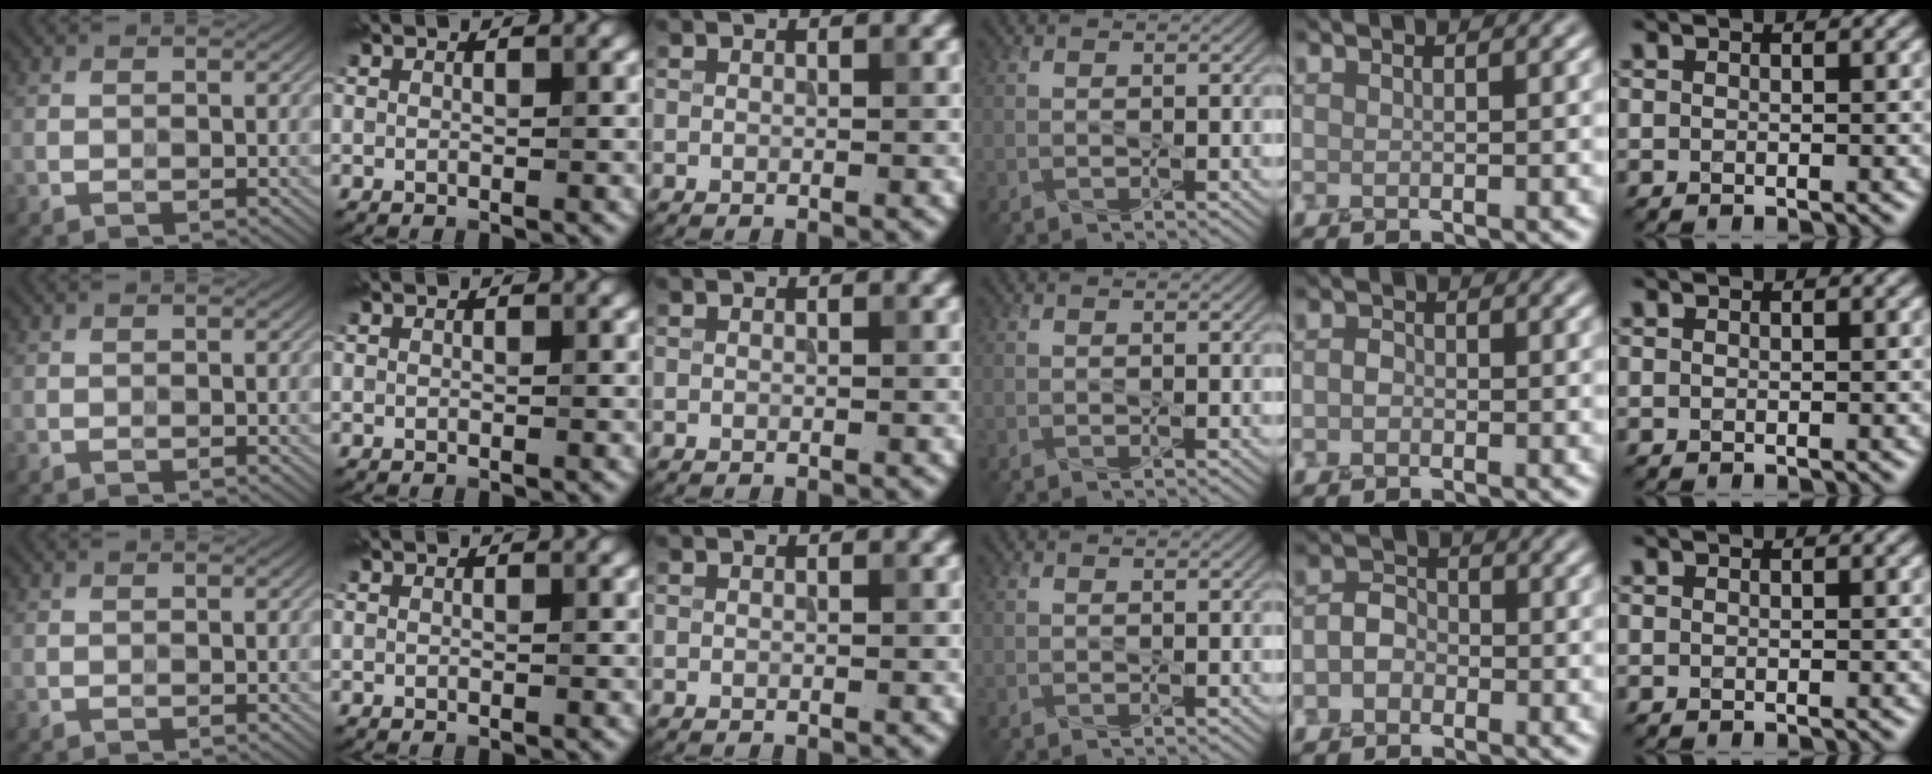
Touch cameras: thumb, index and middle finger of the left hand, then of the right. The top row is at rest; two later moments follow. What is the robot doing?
{"motion": "press", "object": "sticky note"}